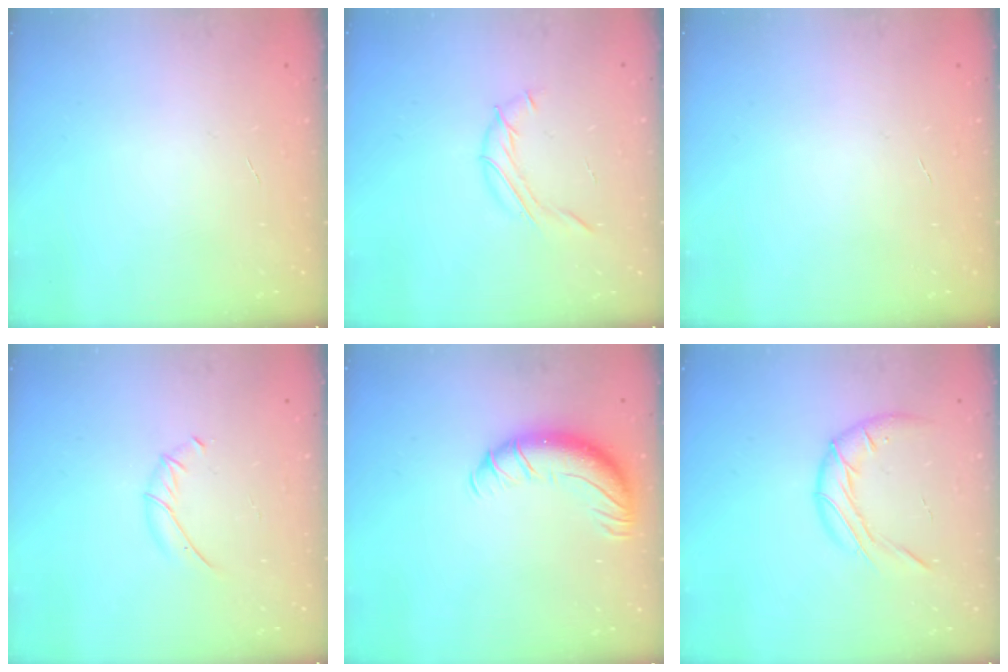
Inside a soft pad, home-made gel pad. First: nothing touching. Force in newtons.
{"total": 9.6, "press": 9.4, "slide": 2.2}
{"total": 0.0}
{"total": 6.2, "press": 6.0, "slide": 1.6}
{"total": 11.1, "press": 10.9, "slide": 2.4}
{"total": 12.6, "press": 12.5, "slide": 1.5}